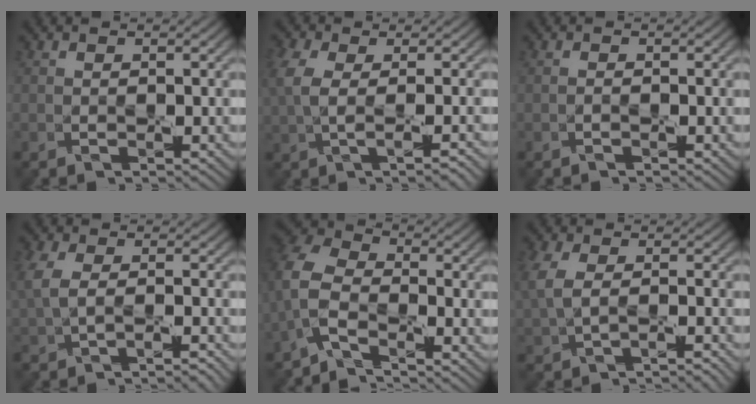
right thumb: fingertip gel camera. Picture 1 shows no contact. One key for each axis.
{"total": 4.3, "fx": 0.4, "fy": 1.7, "fz": 3.9, "tx": -0.086, "ty": 0.003, "tz": 0.011}
{"total": 0.7, "fx": -0.2, "fy": -0.5, "fz": -0.5, "tx": 0.009, "ty": 0.005, "tz": -0.005}
{"total": 3.3, "fx": -0.6, "fy": 1.6, "fz": 2.8, "tx": -0.072, "ty": 0.000, "tz": -0.011}
{"total": 5.5, "fx": -3.1, "fy": 3.0, "fz": 3.4, "tx": -0.084, "ty": 0.008, "tz": -0.083}
{"total": 3.7, "fx": -0.5, "fy": 1.9, "fz": 3.1, "tx": -0.083, "ty": -0.002, "tz": -0.007}